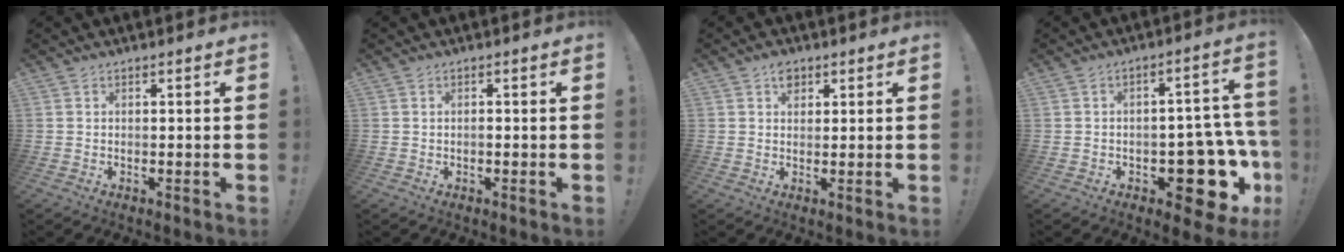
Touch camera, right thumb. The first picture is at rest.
{"total": 0.5, "force": [-0.3, 0.4, 0.1], "torque": [-0.008, 0.003, -0.005]}
{"total": 3.4, "force": [1.9, 2.4, 1.4], "torque": [-0.014, -0.006, 0.033]}
{"total": 15.5, "force": [-6.1, 8.4, 11.5], "torque": [-0.104, 0.043, -0.082]}